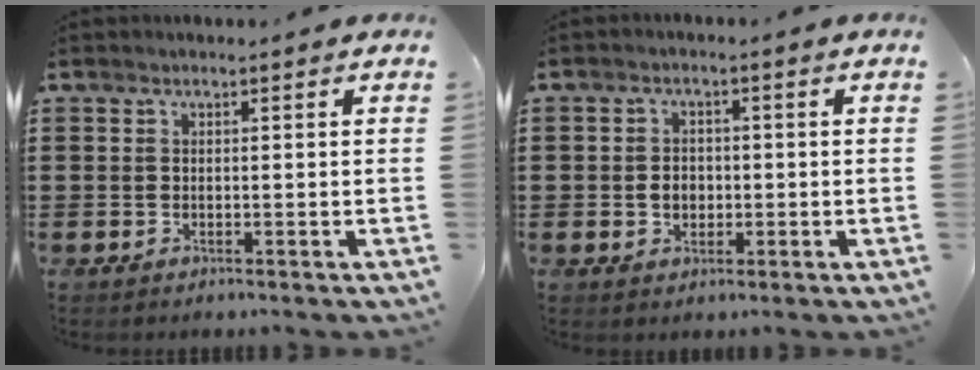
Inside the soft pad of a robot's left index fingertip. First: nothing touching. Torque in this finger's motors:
{"motor_torque": [0.16, 0.14, 0.11, 0.02]}